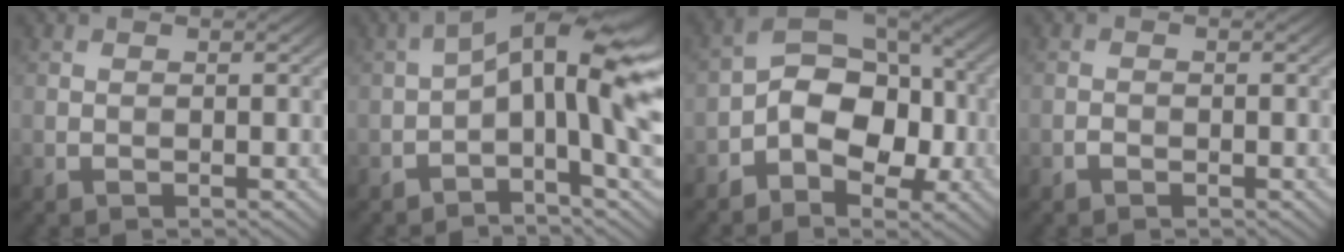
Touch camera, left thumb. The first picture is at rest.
{"total": 12.3, "force": [-0.1, 3.8, 11.7], "torque": [-0.183, 0.019, -0.017]}
{"total": 10.0, "force": [-3.0, 6.4, 7.2], "torque": [-0.115, 0.003, -0.066]}
{"total": 0.7, "force": [-0.5, 0.4, 0.3], "torque": [-0.004, -0.001, -0.010]}